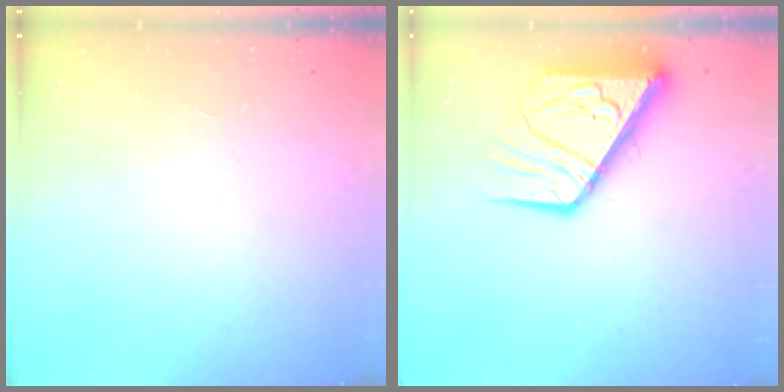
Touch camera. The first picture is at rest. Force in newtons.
{"total": 12.0, "press": 11.9, "slide": 1.4}